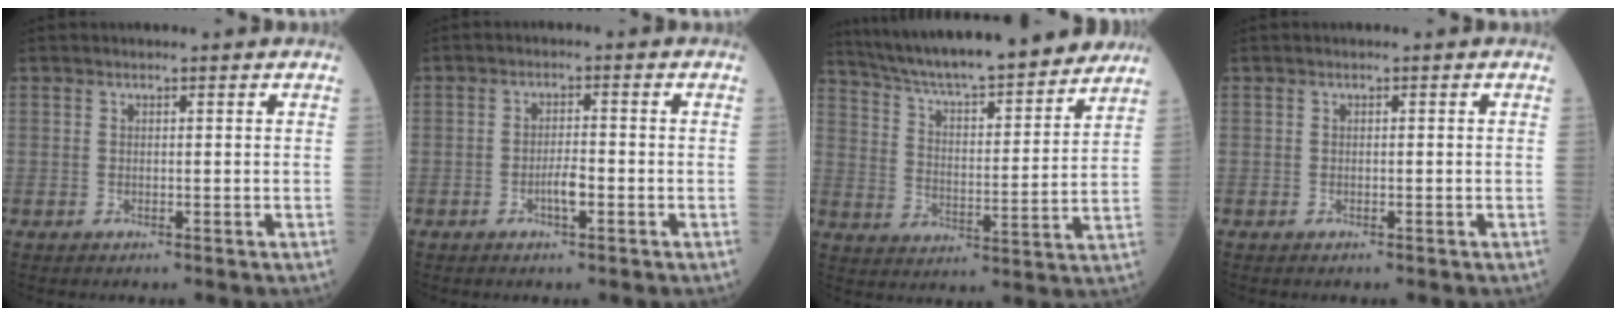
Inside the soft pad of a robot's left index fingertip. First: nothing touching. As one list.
[{"total": 2.8, "force": [-1.4, 0.4, 2.3], "torque": [-0.041, -0.001, -0.027]}, {"total": 23.3, "force": [20.8, 2.6, 10.4], "torque": [-0.172, -0.005, 0.301]}, {"total": 0.0}]